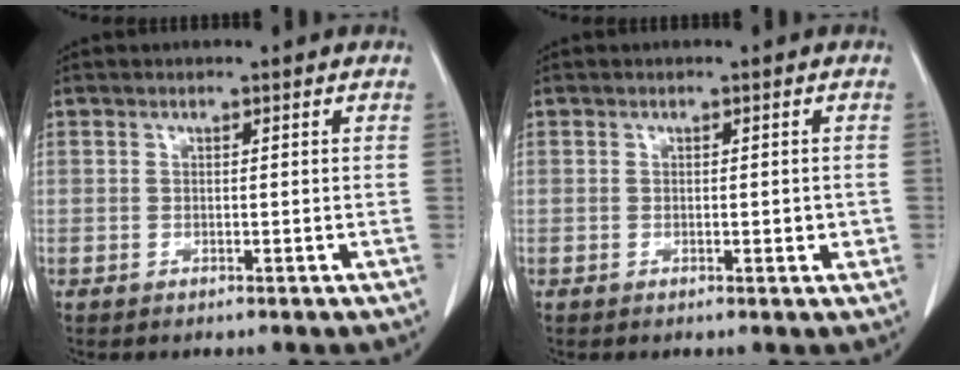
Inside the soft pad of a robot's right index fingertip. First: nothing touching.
{"total": 1.6, "force": [-0.1, 0.8, 1.4], "torque": [-0.015, 0.001, 0.001]}